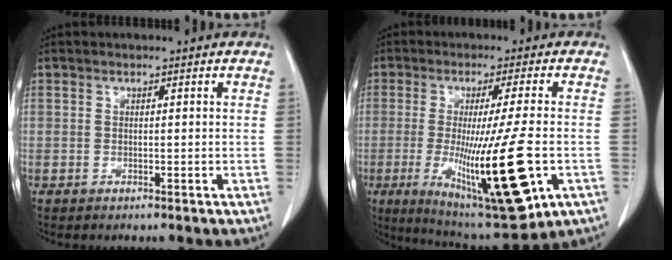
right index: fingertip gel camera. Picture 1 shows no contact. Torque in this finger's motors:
{"motor_torque": [1.91, -0.23, 1.05, 0.21]}